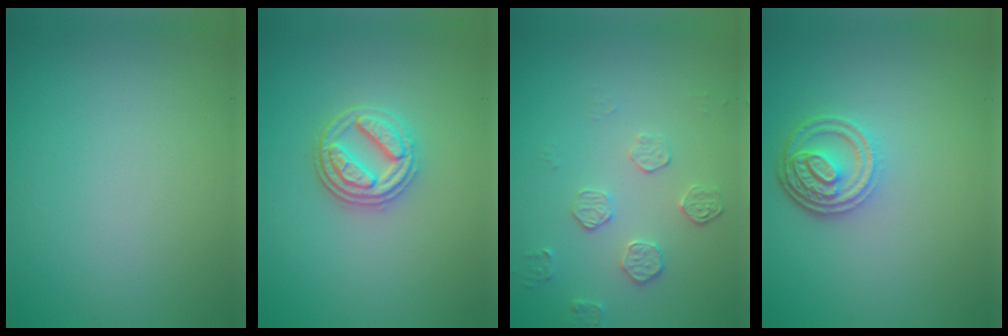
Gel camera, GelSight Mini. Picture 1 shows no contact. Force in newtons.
{"total": 3.6, "press": 3.1, "slide": 1.8}
{"total": 1.9, "press": 1.3, "slide": 1.3}
{"total": 4.2, "press": 3.2, "slide": 2.7}